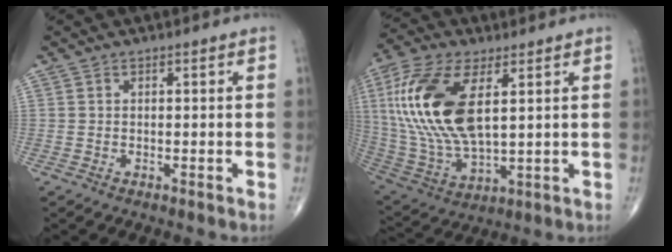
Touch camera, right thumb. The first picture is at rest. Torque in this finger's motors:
{"motor_torque": [-0.41, 3.34, 2.10, 0.66, 0.78]}